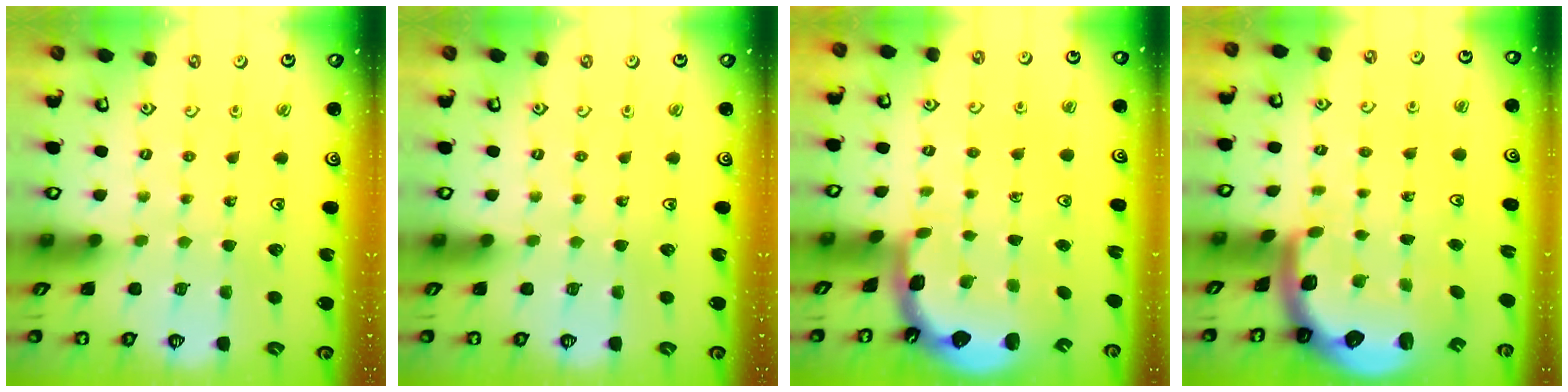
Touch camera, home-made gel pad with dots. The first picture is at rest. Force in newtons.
{"total": 0.0}
{"total": 2.5, "press": 1.6, "slide": 1.9}
{"total": 2.9, "press": 2.6, "slide": 1.4}